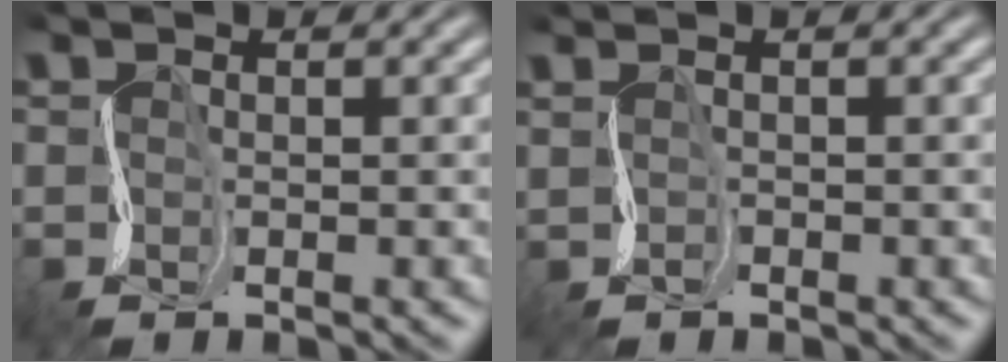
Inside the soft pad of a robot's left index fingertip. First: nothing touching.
{"total": 1.1, "force": [0.5, -0.5, -0.8], "torque": [0.013, 0.000, 0.007]}